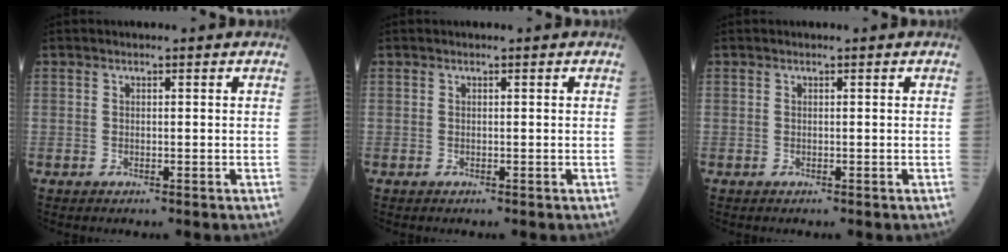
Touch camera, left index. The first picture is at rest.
{"total": 0.0}
{"total": 0.0}